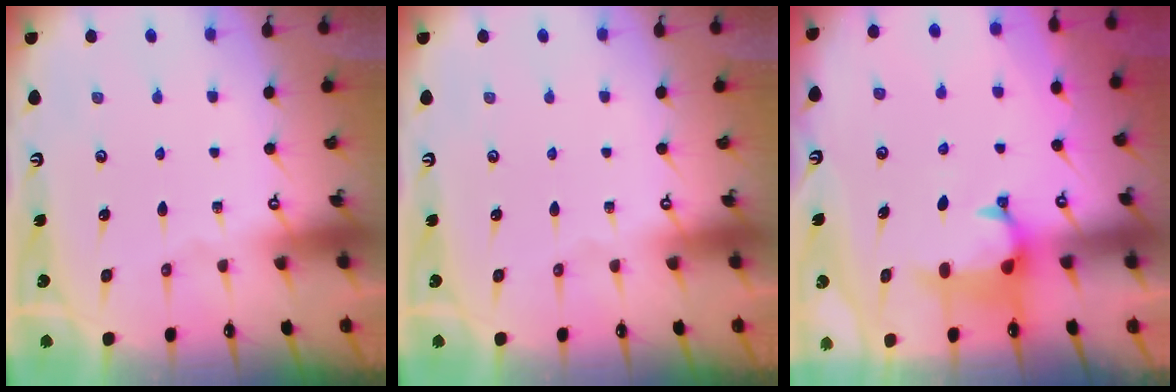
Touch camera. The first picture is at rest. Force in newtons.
{"total": 0.0}
{"total": 0.9, "press": 0.2, "slide": 0.9}